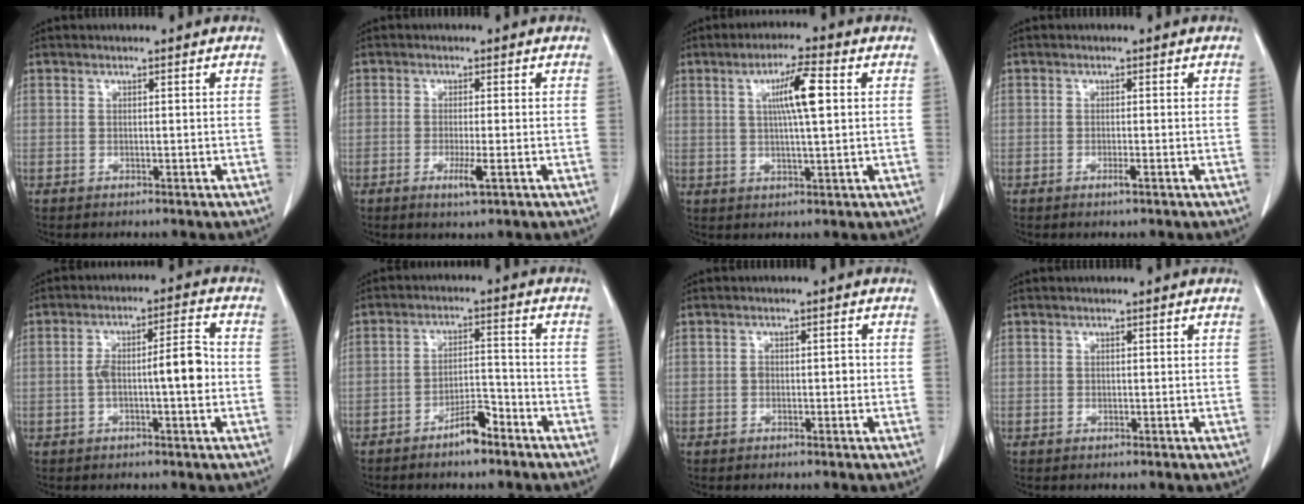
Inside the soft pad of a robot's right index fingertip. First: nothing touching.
{"total": 3.2, "force": [-1.3, 0.1, 2.9], "torque": [-0.052, -0.007, -0.022]}
{"total": 7.1, "force": [1.7, 0.4, 6.9], "torque": [-0.120, 0.004, 0.028]}
{"total": 1.1, "force": [-0.6, 0.1, 1.0], "torque": [-0.018, -0.001, -0.011]}
{"total": 8.4, "force": [-1.1, 1.2, 8.2], "torque": [-0.143, 0.026, -0.019]}
{"total": 5.4, "force": [-3.9, 1.4, 3.5], "torque": [-0.059, 0.007, -0.067]}
{"total": 1.8, "force": [-0.3, 1.1, 1.4], "torque": [-0.018, 0.007, -0.004]}
{"total": 0.0}